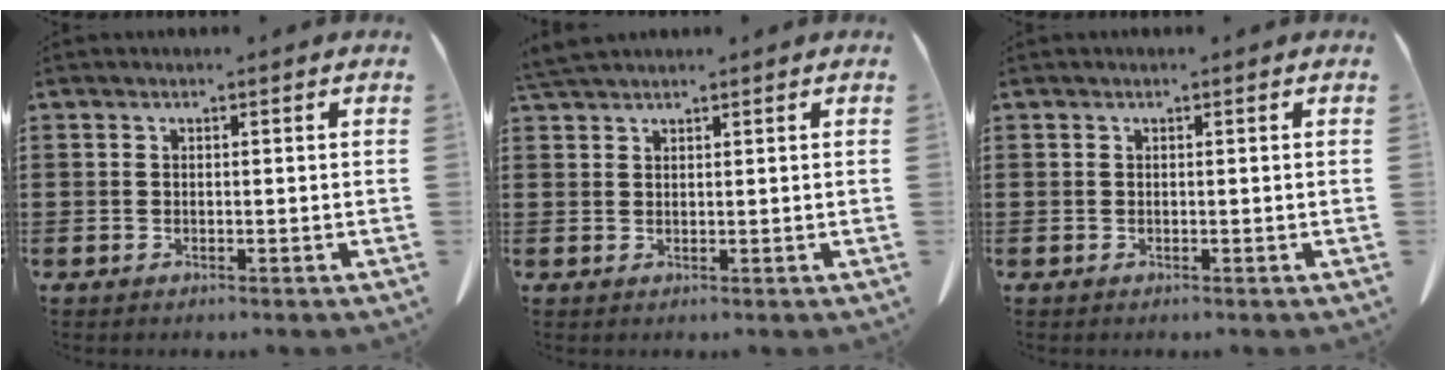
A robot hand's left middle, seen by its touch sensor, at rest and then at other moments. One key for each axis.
{"total": 2.4, "fx": 2.1, "fy": 0.3, "fz": 1.0, "tx": -0.025, "ty": 0.002, "tz": 0.042}
{"total": 0.0}